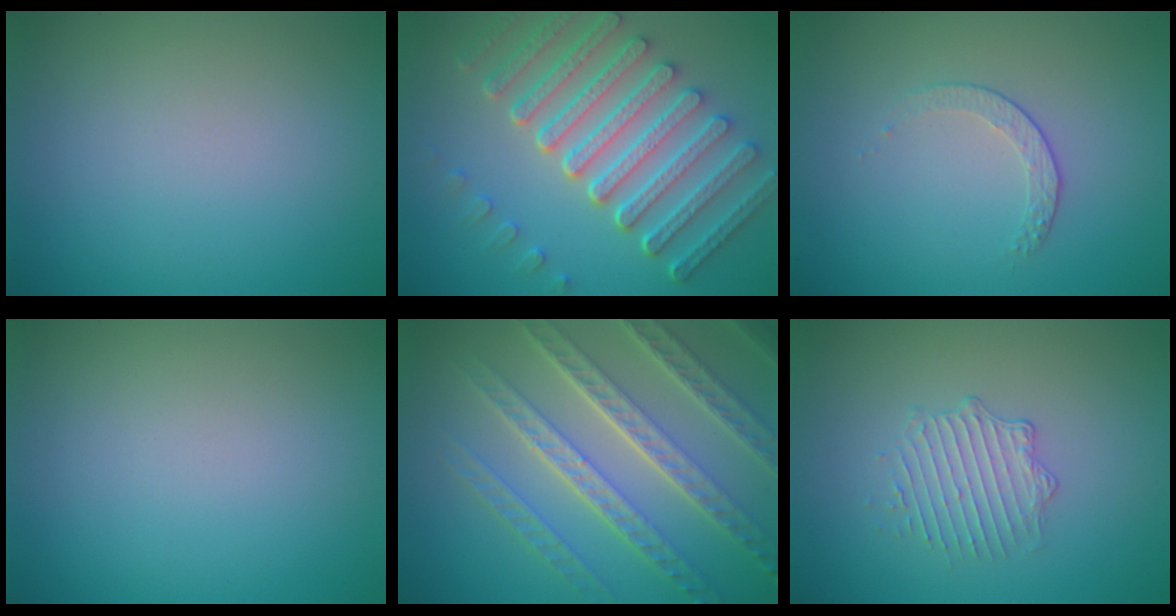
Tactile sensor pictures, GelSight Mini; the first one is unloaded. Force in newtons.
{"total": 8.3, "press": 6.3, "slide": 5.4}
{"total": 1.5, "press": 0.9, "slide": 1.2}
{"total": 0.0}
{"total": 8.1, "press": 5.8, "slide": 5.7}
{"total": 1.9, "press": 1.4, "slide": 1.4}